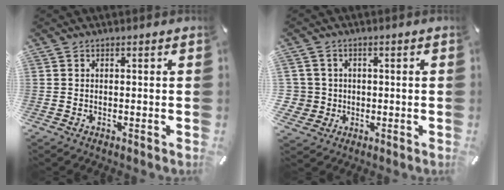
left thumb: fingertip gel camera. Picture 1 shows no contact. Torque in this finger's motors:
{"motor_torque": [0.29, 0.34, 0.37, 0.23, 0.00]}